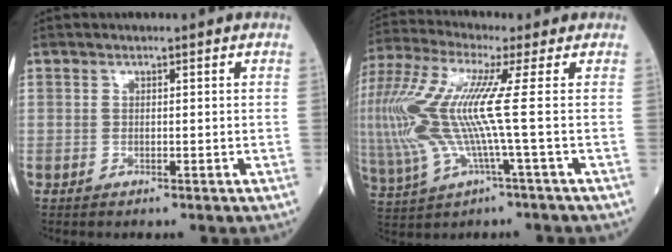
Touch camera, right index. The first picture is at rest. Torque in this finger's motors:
{"motor_torque": [2.14, 0.00, 1.06, 0.21]}